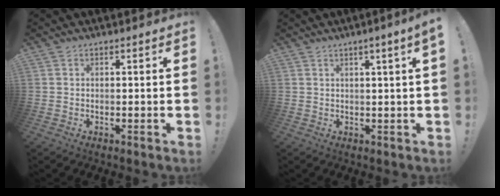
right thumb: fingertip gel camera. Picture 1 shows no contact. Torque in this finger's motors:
{"motor_torque": [-0.02, 0.02, 0.18, 0.06, 0.01]}